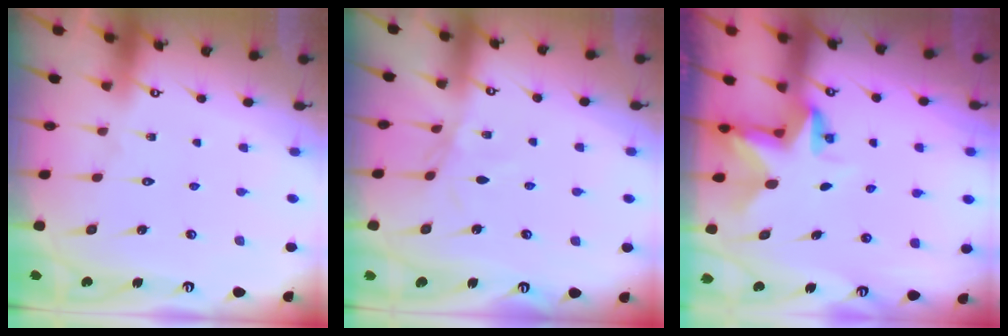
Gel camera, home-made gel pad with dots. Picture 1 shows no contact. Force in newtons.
{"total": 2.5, "press": 2.4, "slide": 0.5}
{"total": 3.3, "press": 3.3, "slide": 0.2}